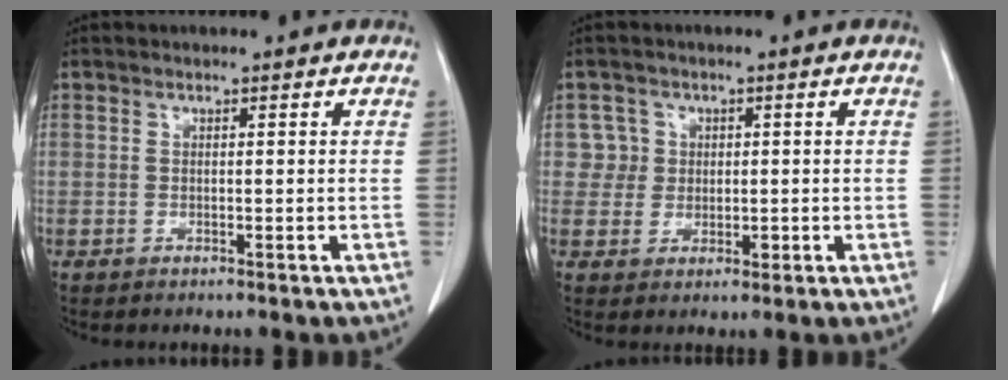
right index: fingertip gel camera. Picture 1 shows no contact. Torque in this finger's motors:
{"motor_torque": [-0.17, 0.01, -0.01, -0.01]}